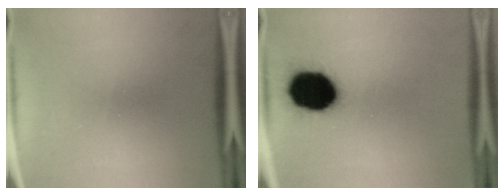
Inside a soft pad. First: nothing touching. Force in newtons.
{"total": 18.6}